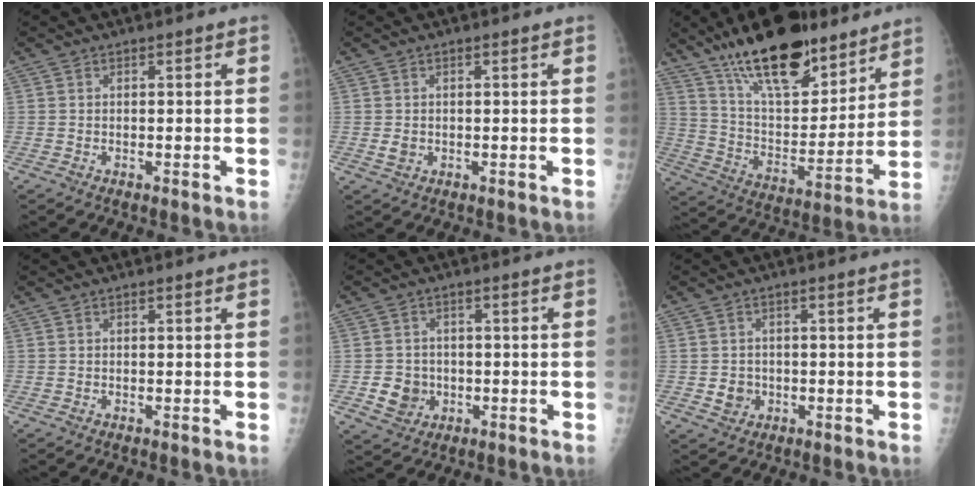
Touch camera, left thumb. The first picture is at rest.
{"total": 1.7, "force": [0.0, 1.3, 1.0], "torque": [-0.014, -0.001, 0.004]}
{"total": 23.6, "force": [16.6, 9.2, 14.0], "torque": [-0.187, -0.075, 0.279]}
{"total": 0.0}
{"total": 5.4, "force": [-1.1, 4.9, 2.0], "torque": [-0.010, 0.007, -0.011]}
{"total": 3.2, "force": [-0.6, 2.9, 1.2], "torque": [-0.003, 0.004, -0.004]}